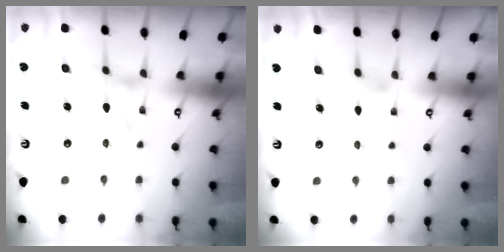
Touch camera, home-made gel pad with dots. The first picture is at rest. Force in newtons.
{"total": 1.0, "press": 0.9, "slide": 0.4}